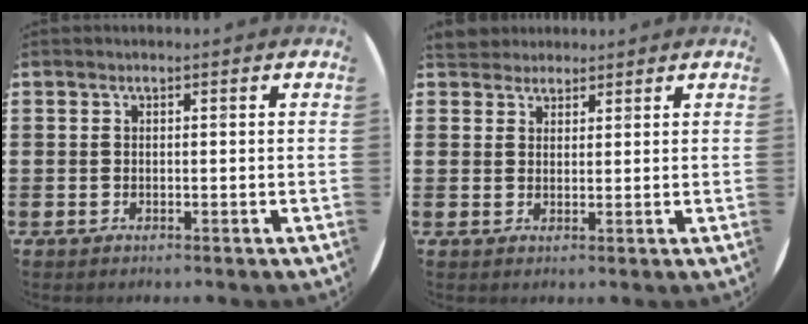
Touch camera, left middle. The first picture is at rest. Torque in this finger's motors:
{"motor_torque": [0.33, -0.31, 0.01, 0.00]}